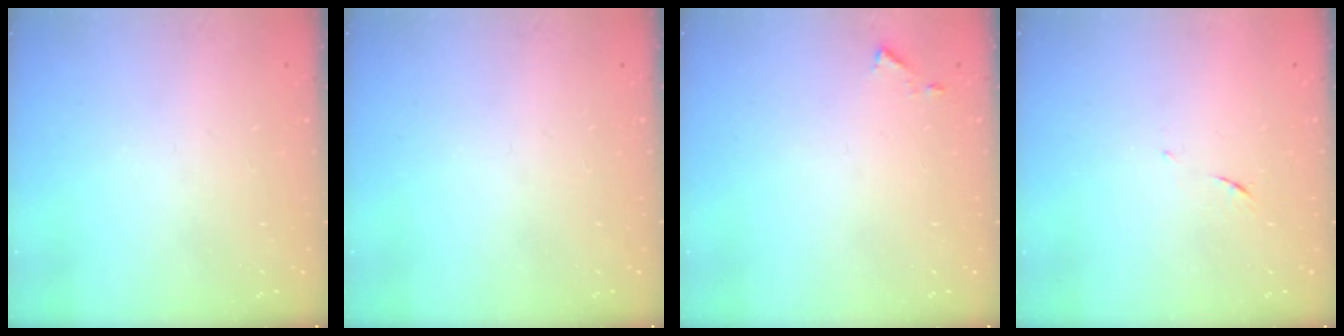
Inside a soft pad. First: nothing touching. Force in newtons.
{"total": 0.0}
{"total": 5.3, "press": 5.2, "slide": 0.5}
{"total": 5.1, "press": 5.1, "slide": 0.4}